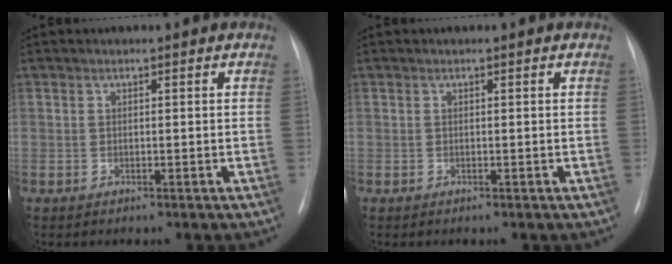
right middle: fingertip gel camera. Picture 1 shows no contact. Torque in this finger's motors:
{"motor_torque": [-0.01, 0.00, 0.00, 0.00]}